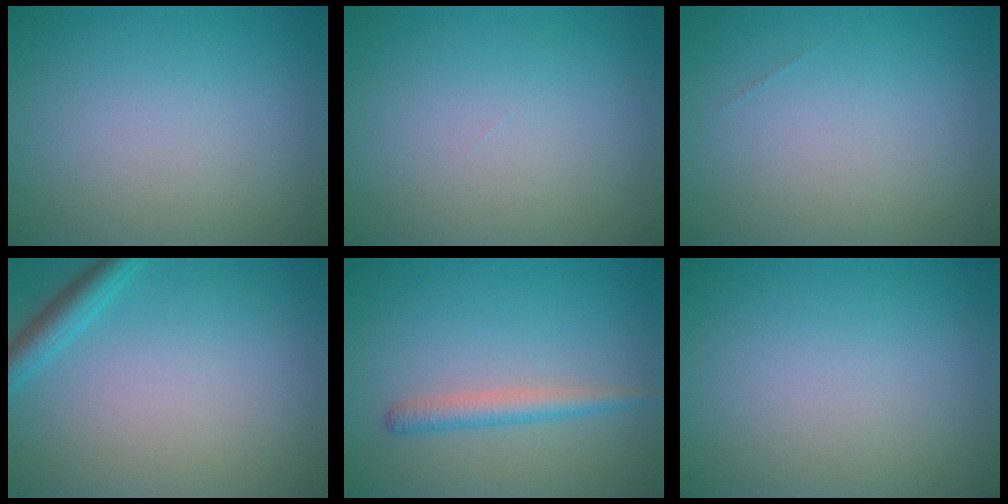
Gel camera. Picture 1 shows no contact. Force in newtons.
{"total": 0.0}
{"total": 0.0}
{"total": 2.3, "press": 2.3, "slide": 0.1}
{"total": 2.1, "press": 2.1, "slide": 0.1}
{"total": 0.0}